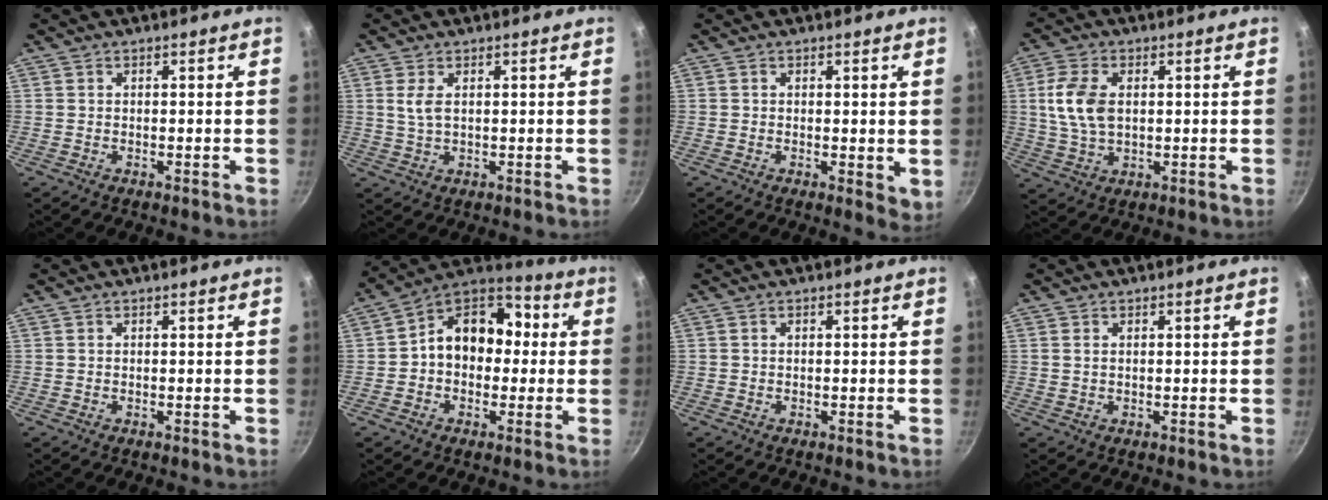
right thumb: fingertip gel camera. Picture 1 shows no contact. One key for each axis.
{"total": 3.2, "fx": 0.8, "fy": 1.6, "fz": 2.6, "tx": -0.051, "ty": -0.005, "tz": 0.018}
{"total": 3.4, "fx": 0.4, "fy": 1.6, "fz": 3.0, "tx": -0.037, "ty": -0.008, "tz": 0.007}
{"total": 9.1, "fx": 1.4, "fy": 5.6, "fz": 7.1, "tx": -0.136, "ty": -0.001, "tz": 0.026}
{"total": 0.0}
{"total": 14.3, "fx": 0.6, "fy": 10.9, "fz": 9.3, "tx": -0.092, "ty": 0.046, "tz": -0.014}
{"total": 0.0}
{"total": 0.9, "fx": 0.2, "fy": 0.6, "fz": 0.5, "tx": -0.008, "ty": 0.002, "tz": 0.004}